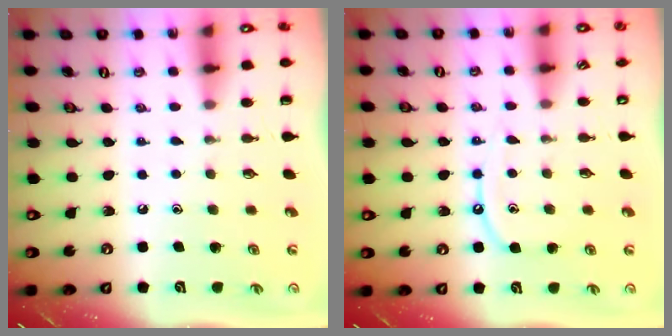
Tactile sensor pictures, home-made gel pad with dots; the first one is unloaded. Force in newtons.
{"total": 8.3, "press": 8.2, "slide": 1.0}